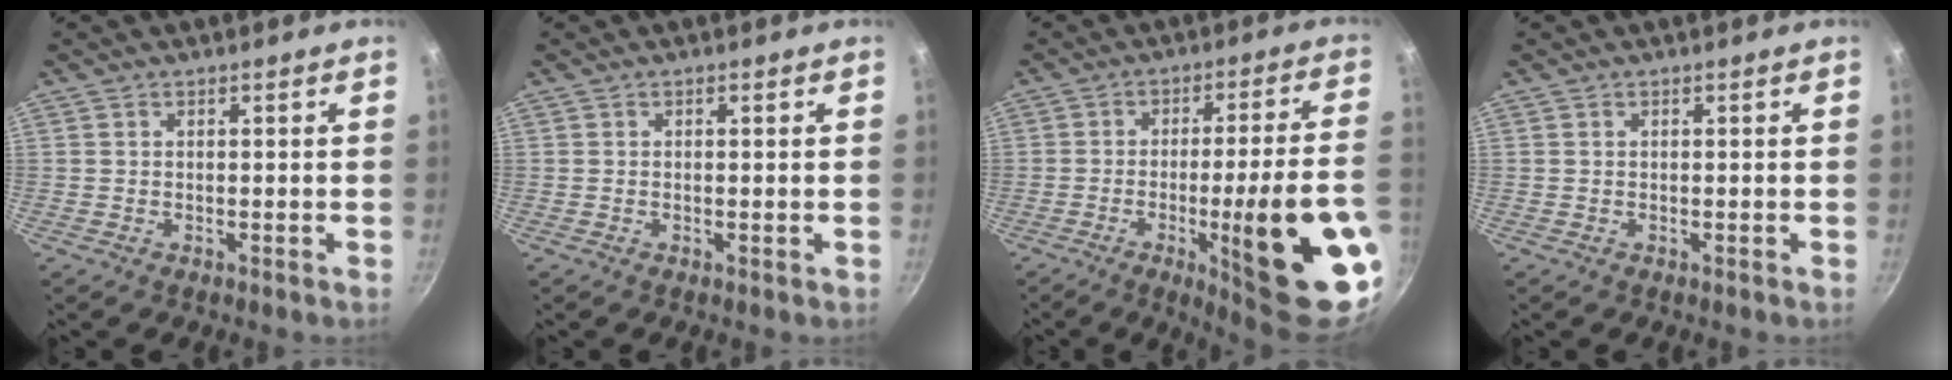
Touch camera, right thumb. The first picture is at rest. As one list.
[{"total": 0.6, "force": [0.1, 0.1, 0.5], "torque": [-0.010, 0.001, 0.001]}, {"total": 23.2, "force": [-7.2, 3.7, 21.8], "torque": [-0.280, 0.021, -0.091]}, {"total": 0.0}]